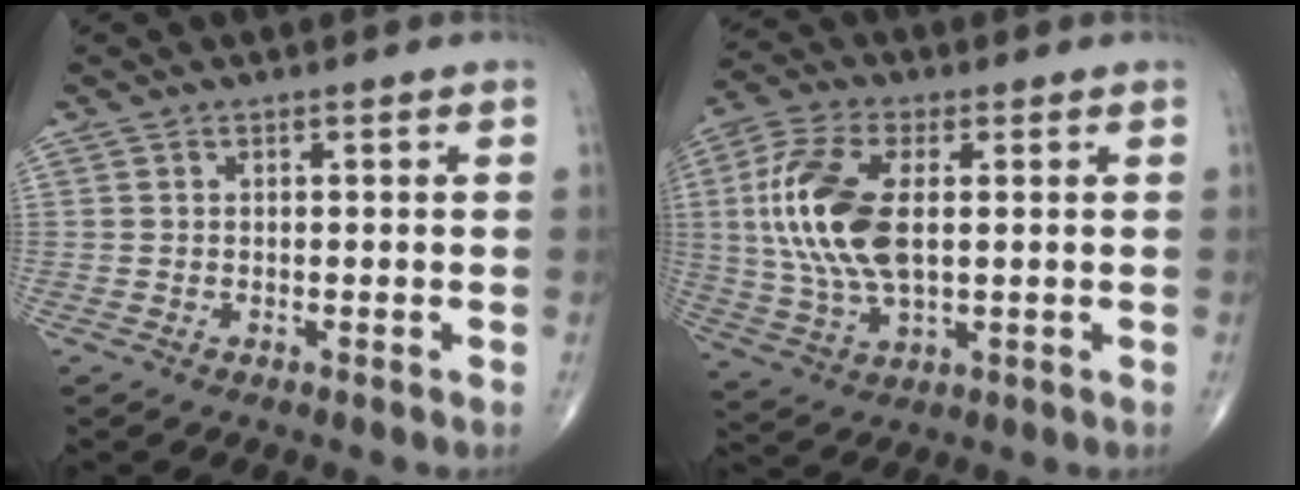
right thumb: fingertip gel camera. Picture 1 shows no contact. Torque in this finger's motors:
{"motor_torque": [-0.84, 1.36, 1.53, 0.33, 0.50]}